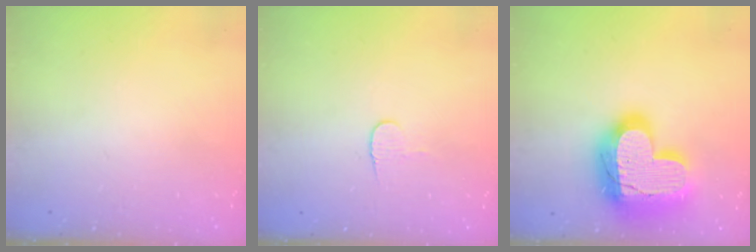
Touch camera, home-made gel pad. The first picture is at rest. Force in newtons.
{"total": 4.1, "press": 4.1, "slide": 0.4}
{"total": 27.3, "press": 27.2, "slide": 2.0}